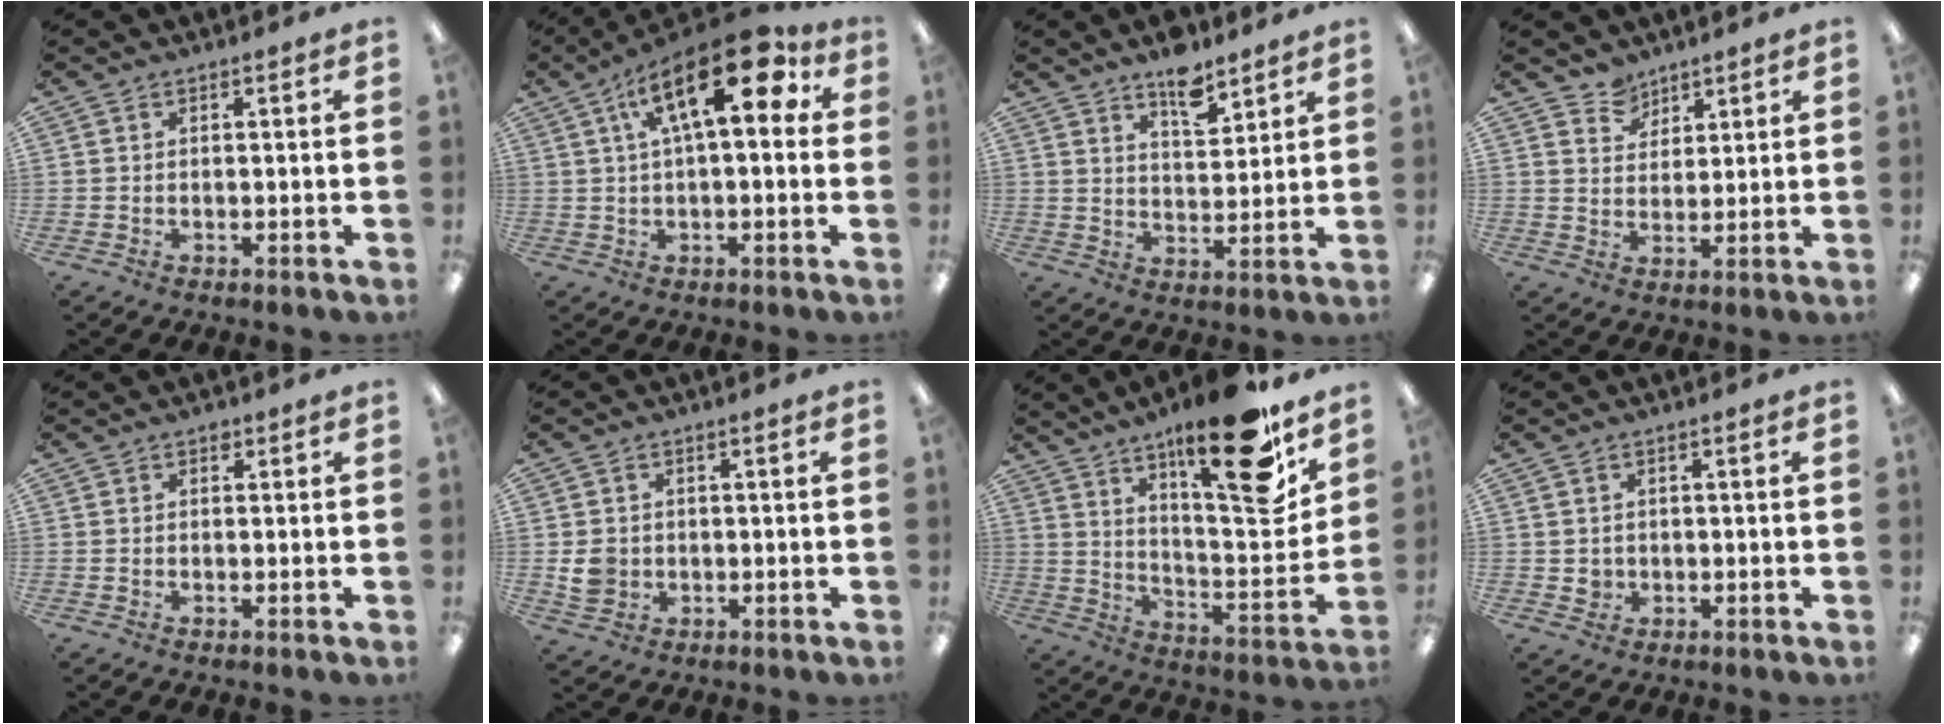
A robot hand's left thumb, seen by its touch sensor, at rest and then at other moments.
{"total": 18.8, "force": [7.4, 7.7, 15.5], "torque": [-0.241, -0.023, 0.114]}
{"total": 7.9, "force": [6.3, 3.2, 3.6], "torque": [-0.040, -0.040, 0.107]}
{"total": 5.6, "force": [4.6, 3.2, -0.1], "torque": [-0.004, -0.027, 0.086]}
{"total": 0.8, "force": [0.5, 0.6, 0.3], "torque": [0.002, 0.000, 0.007]}
{"total": 4.6, "force": [-0.1, 4.1, 2.1], "torque": [-0.022, 0.003, 0.001]}
{"total": 21.2, "force": [15.4, 4.6, 13.9], "torque": [-0.196, -0.114, 0.241]}
{"total": 2.2, "force": [0.3, 2.1, 0.7], "torque": [-0.006, 0.001, 0.002]}